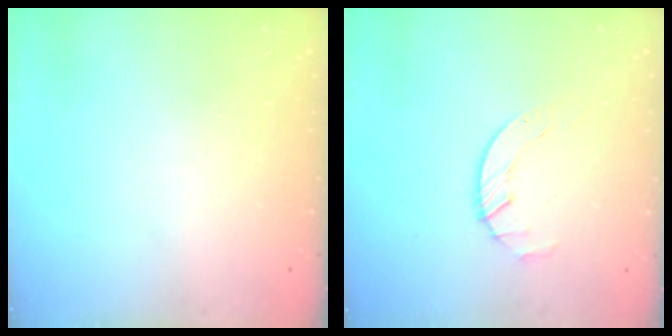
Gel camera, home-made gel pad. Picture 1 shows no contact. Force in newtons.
{"total": 1.7, "press": 1.7, "slide": 0.3}